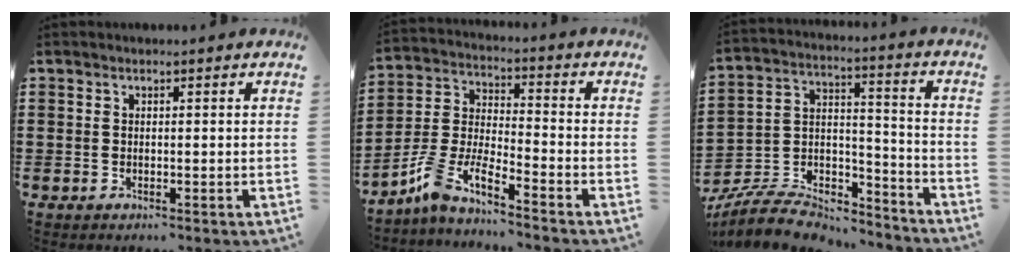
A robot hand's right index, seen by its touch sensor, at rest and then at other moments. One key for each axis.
{"total": 6.5, "fx": -5.4, "fy": 0.7, "fz": 3.6, "tx": -0.113, "ty": -0.026, "tz": -0.116}
{"total": 8.5, "fx": -7.7, "fy": 2.6, "fz": 2.6, "tx": -0.055, "ty": 0.013, "tz": -0.153}